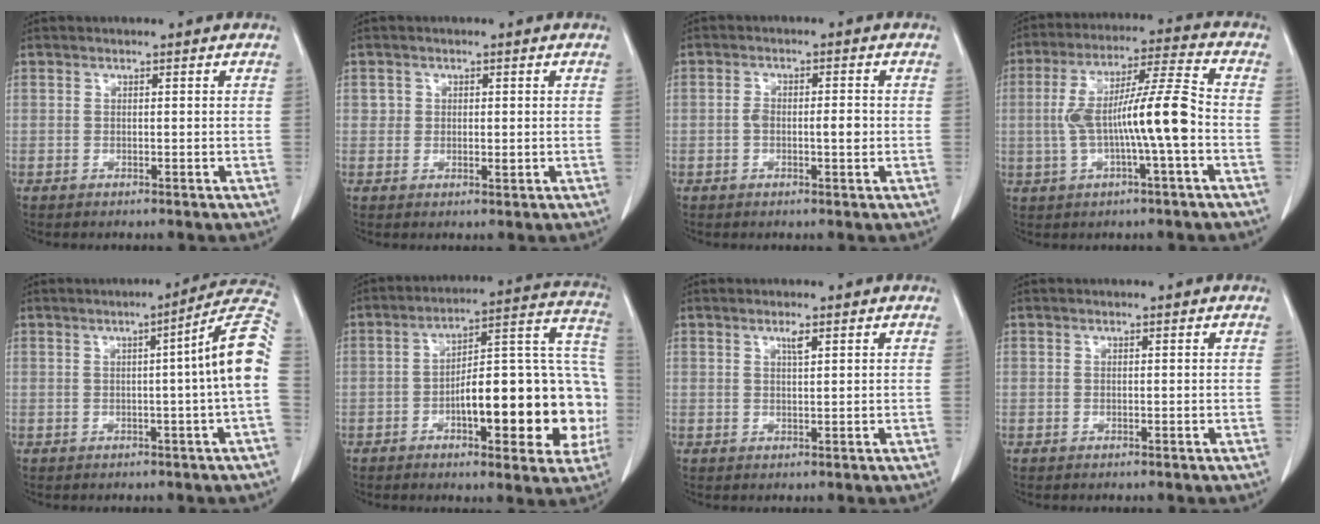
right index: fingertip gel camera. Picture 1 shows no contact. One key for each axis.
{"total": 1.9, "fx": 0.3, "fy": 1.6, "fz": 1.0, "tx": -0.013, "ty": -0.002, "tz": 0.003}
{"total": 3.8, "fx": -0.4, "fy": 1.4, "fz": 3.5, "tx": -0.065, "ty": 0.008, "tz": -0.006}
{"total": 12.6, "fx": -1.7, "fy": 0.7, "fz": 12.5, "tx": -0.233, "ty": 0.023, "tz": -0.030}
{"total": 9.7, "fx": -0.2, "fy": -1.5, "fz": 9.6, "tx": -0.112, "ty": 0.015, "tz": -0.011}
{"total": 21.2, "fx": -4.9, "fy": 6.2, "fz": 19.6, "tx": -0.206, "ty": 0.047, "tz": -0.057}
{"total": 1.4, "fx": 0.8, "fy": 0.0, "fz": 1.1, "tx": -0.021, "ty": -0.001, "tz": 0.014}
{"total": 0.0}